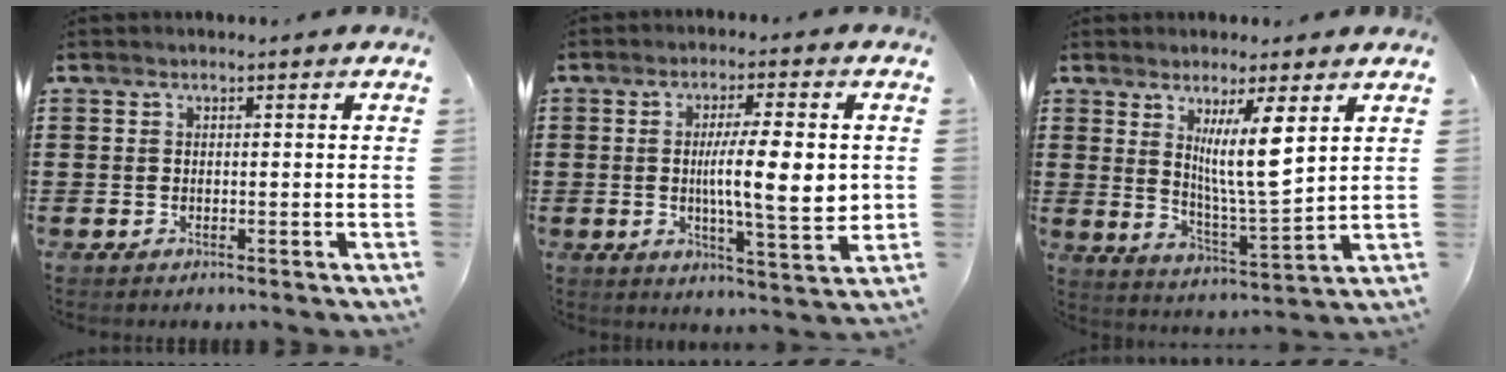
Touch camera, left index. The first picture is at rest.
{"total": 10.7, "force": [0.5, 2.3, 10.5], "torque": [-0.169, 0.000, 0.006]}
{"total": 9.2, "force": [4.4, 1.1, 8.0], "torque": [-0.147, -0.022, 0.071]}